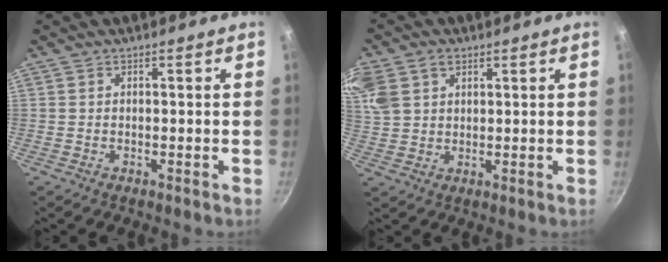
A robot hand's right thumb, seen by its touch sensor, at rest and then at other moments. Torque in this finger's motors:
{"motor_torque": [1.33, 1.63, 0.50, 0.97, 0.07]}